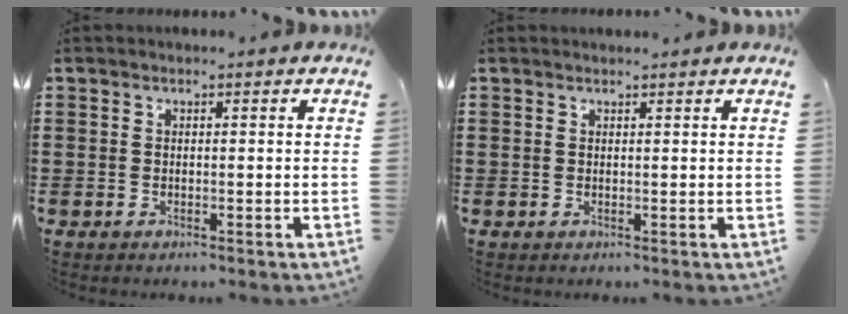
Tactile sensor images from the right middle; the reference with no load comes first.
{"total": 0.0}